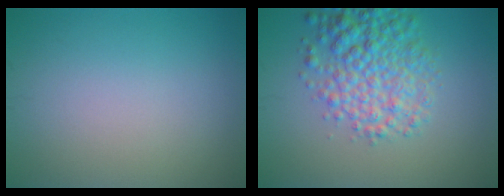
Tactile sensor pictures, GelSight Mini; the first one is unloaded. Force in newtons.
{"total": 5.9, "press": 5.9, "slide": 0.2}